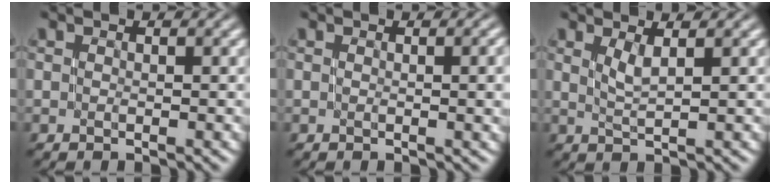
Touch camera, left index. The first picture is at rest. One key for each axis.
{"total": 3.2, "fx": 0.1, "fy": 1.2, "fz": 3.0, "tx": -0.028, "ty": 0.007, "tz": -0.001}
{"total": 1.6, "fx": 0.9, "fy": 0.3, "fz": 1.3, "tx": -0.024, "ty": 0.002, "tz": 0.019}